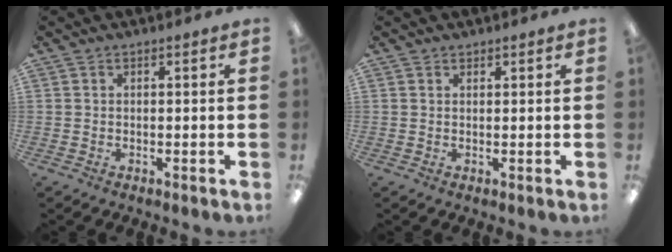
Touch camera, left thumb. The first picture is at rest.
{"total": 0.7, "force": [0.6, 0.3, 0.0], "torque": [-0.001, 0.000, 0.012]}